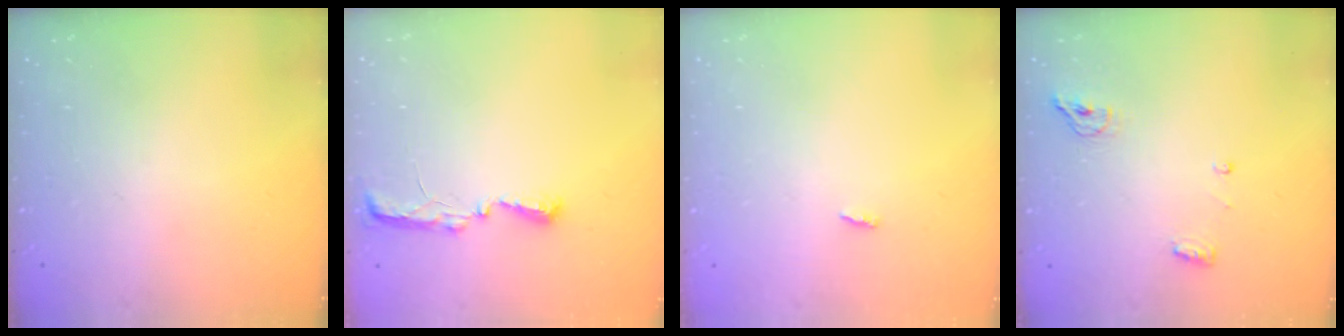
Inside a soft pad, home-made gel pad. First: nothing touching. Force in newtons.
{"total": 5.4, "press": 5.3, "slide": 0.7}
{"total": 1.9, "press": 1.9, "slide": 0.2}
{"total": 5.4, "press": 5.3, "slide": 1.1}